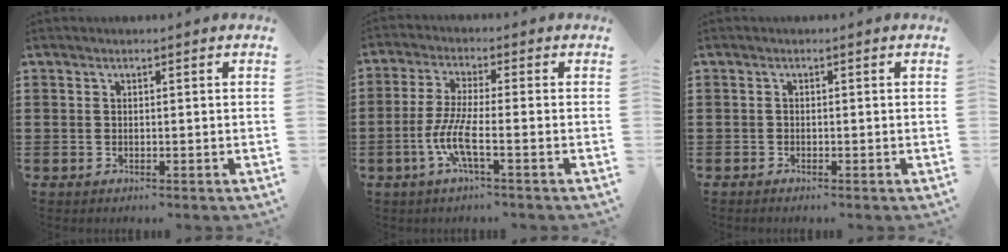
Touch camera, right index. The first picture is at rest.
{"total": 6.7, "force": [-2.6, 0.9, 6.2], "torque": [-0.147, -0.018, -0.057]}
{"total": 0.5, "force": [-0.5, 0.1, 0.0], "torque": [-0.002, 0.000, -0.010]}